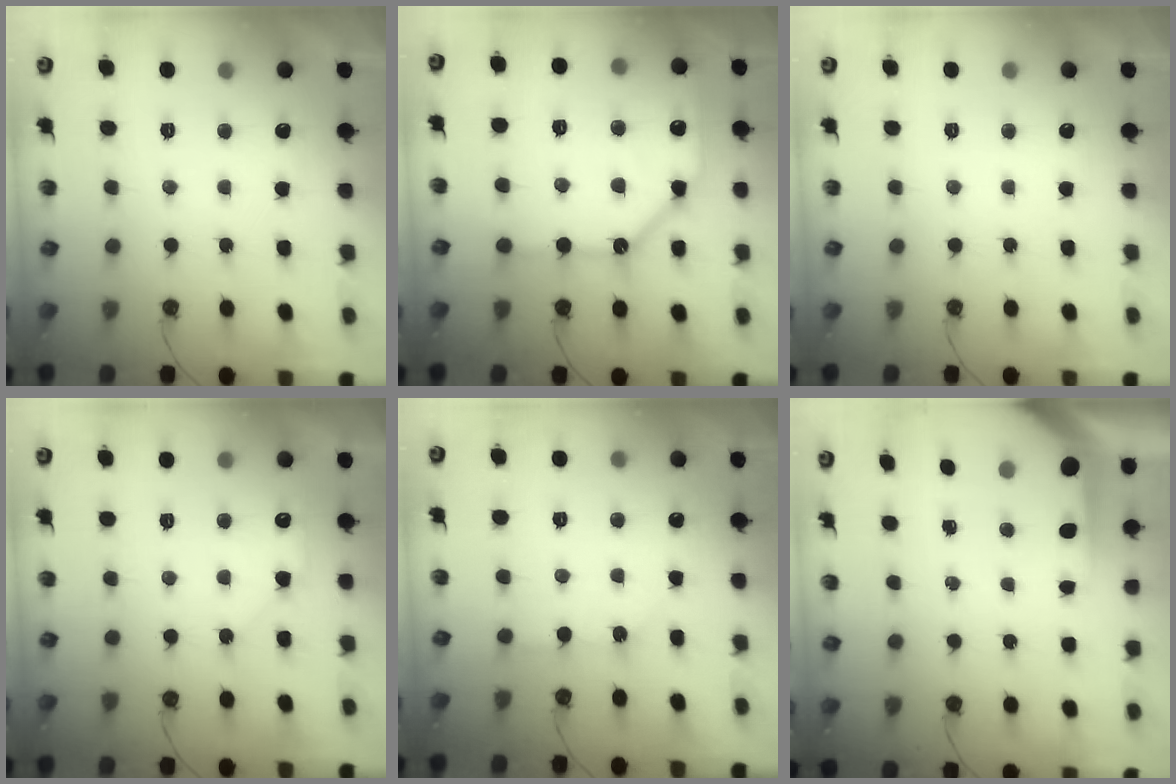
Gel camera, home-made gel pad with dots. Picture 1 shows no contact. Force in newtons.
{"total": 15.7, "press": 15.6, "slide": 1.7}
{"total": 0.0}
{"total": 5.6, "press": 5.6, "slide": 1.0}
{"total": 3.8, "press": 3.8, "slide": 0.6}
{"total": 6.2, "press": 6.2, "slide": 0.4}